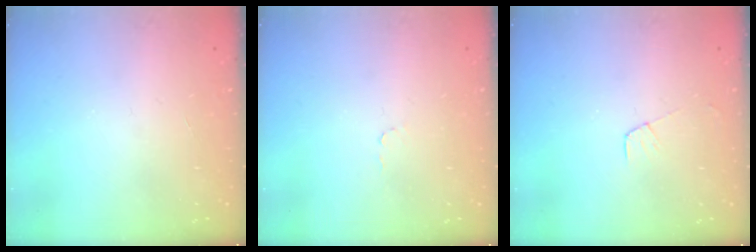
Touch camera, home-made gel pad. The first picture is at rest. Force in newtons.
{"total": 2.7, "press": 2.7, "slide": 0.3}
{"total": 3.6, "press": 3.6, "slide": 0.3}